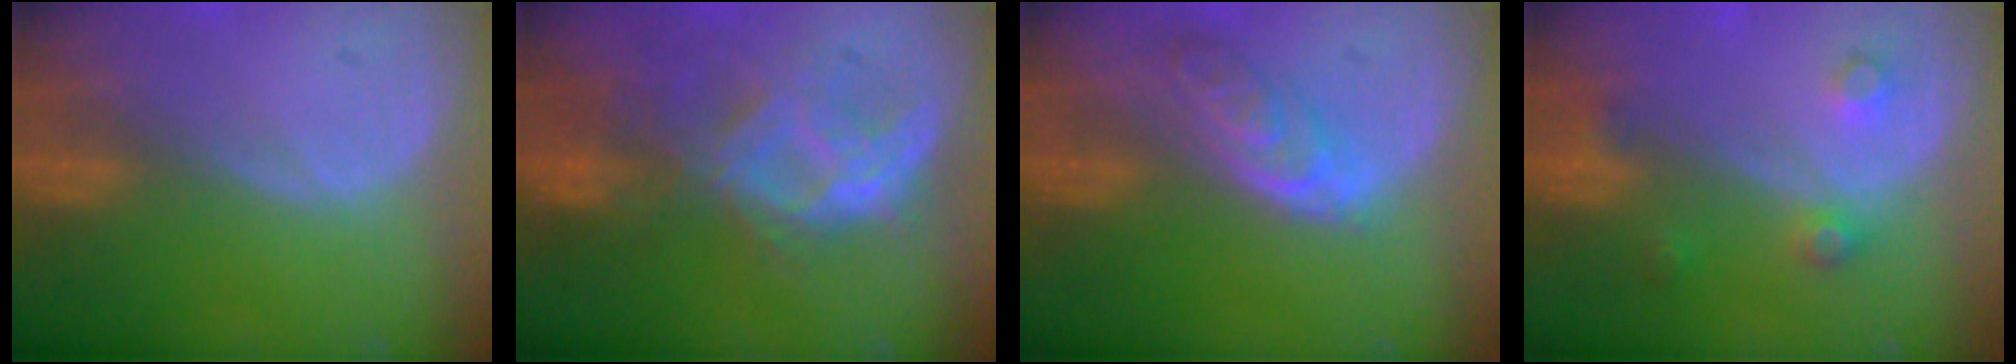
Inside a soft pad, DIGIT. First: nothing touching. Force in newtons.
{"total": 8.2, "press": 8.1, "slide": 1.3}
{"total": 5.0, "press": 4.9, "slide": 0.4}
{"total": 3.8, "press": 3.5, "slide": 1.6}